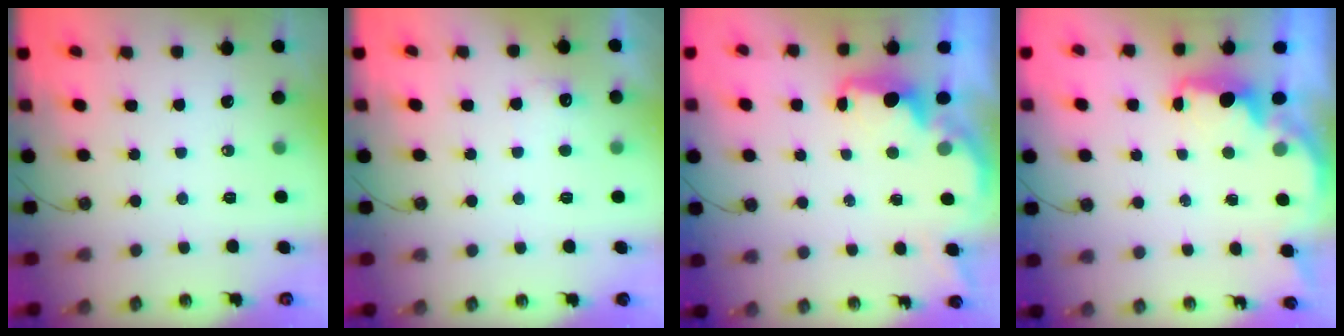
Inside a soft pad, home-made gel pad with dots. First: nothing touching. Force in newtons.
{"total": 5.0, "press": 4.8, "slide": 1.1}
{"total": 2.1, "press": 2.0, "slide": 0.8}
{"total": 2.1, "press": 2.0, "slide": 0.6}